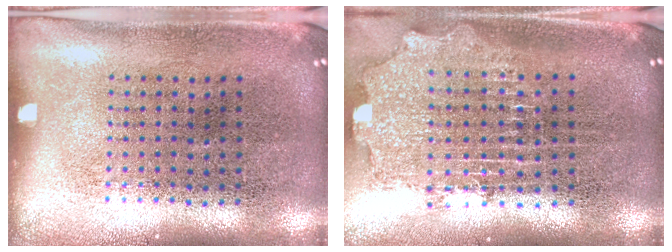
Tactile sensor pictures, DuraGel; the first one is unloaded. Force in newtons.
{"total": 2.1, "press": 1.7, "slide": 1.3}